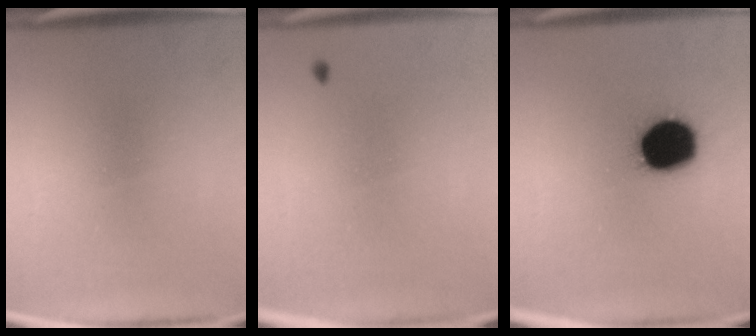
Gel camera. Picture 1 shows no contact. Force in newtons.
{"total": 0.9}
{"total": 18.3}